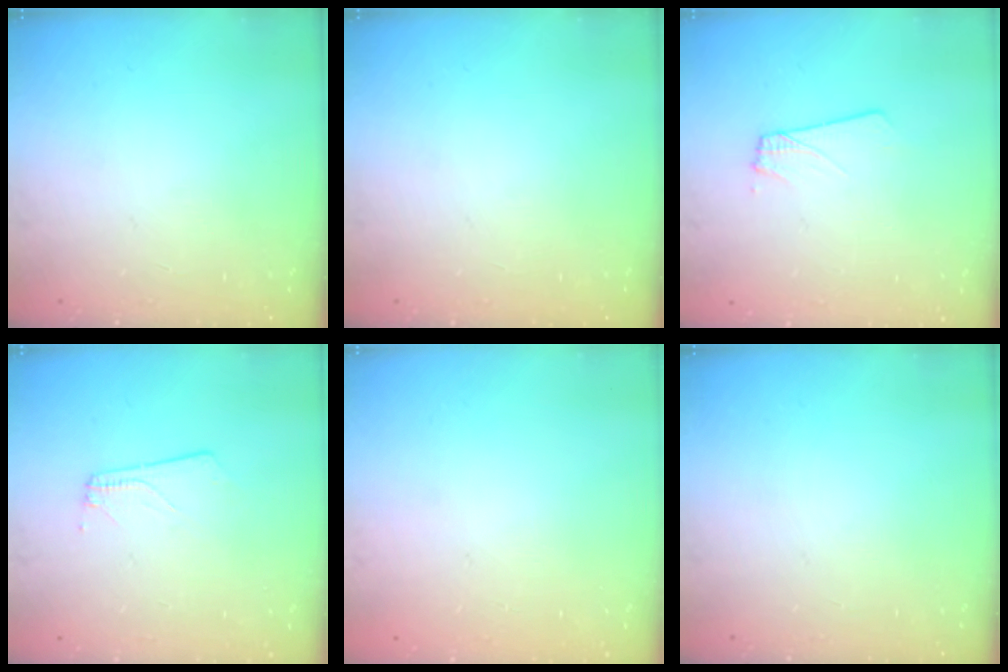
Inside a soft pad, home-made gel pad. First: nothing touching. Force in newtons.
{"total": 0.0}
{"total": 1.8, "press": 1.8, "slide": 0.1}
{"total": 3.8, "press": 3.8, "slide": 0.1}
{"total": 0.0}
{"total": 0.0}